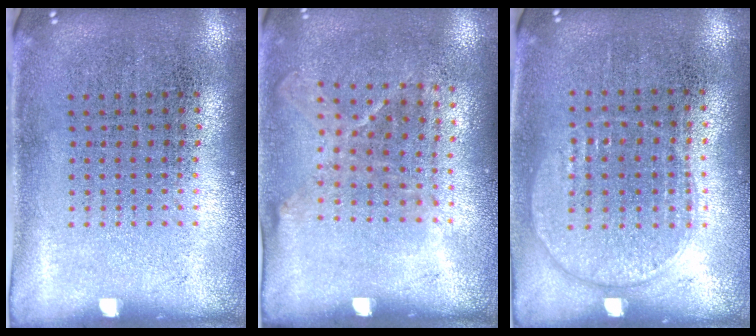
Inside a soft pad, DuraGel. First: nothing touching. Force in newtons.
{"total": 1.3, "press": 1.0, "slide": 0.8}
{"total": 1.0, "press": 0.9, "slide": 0.4}